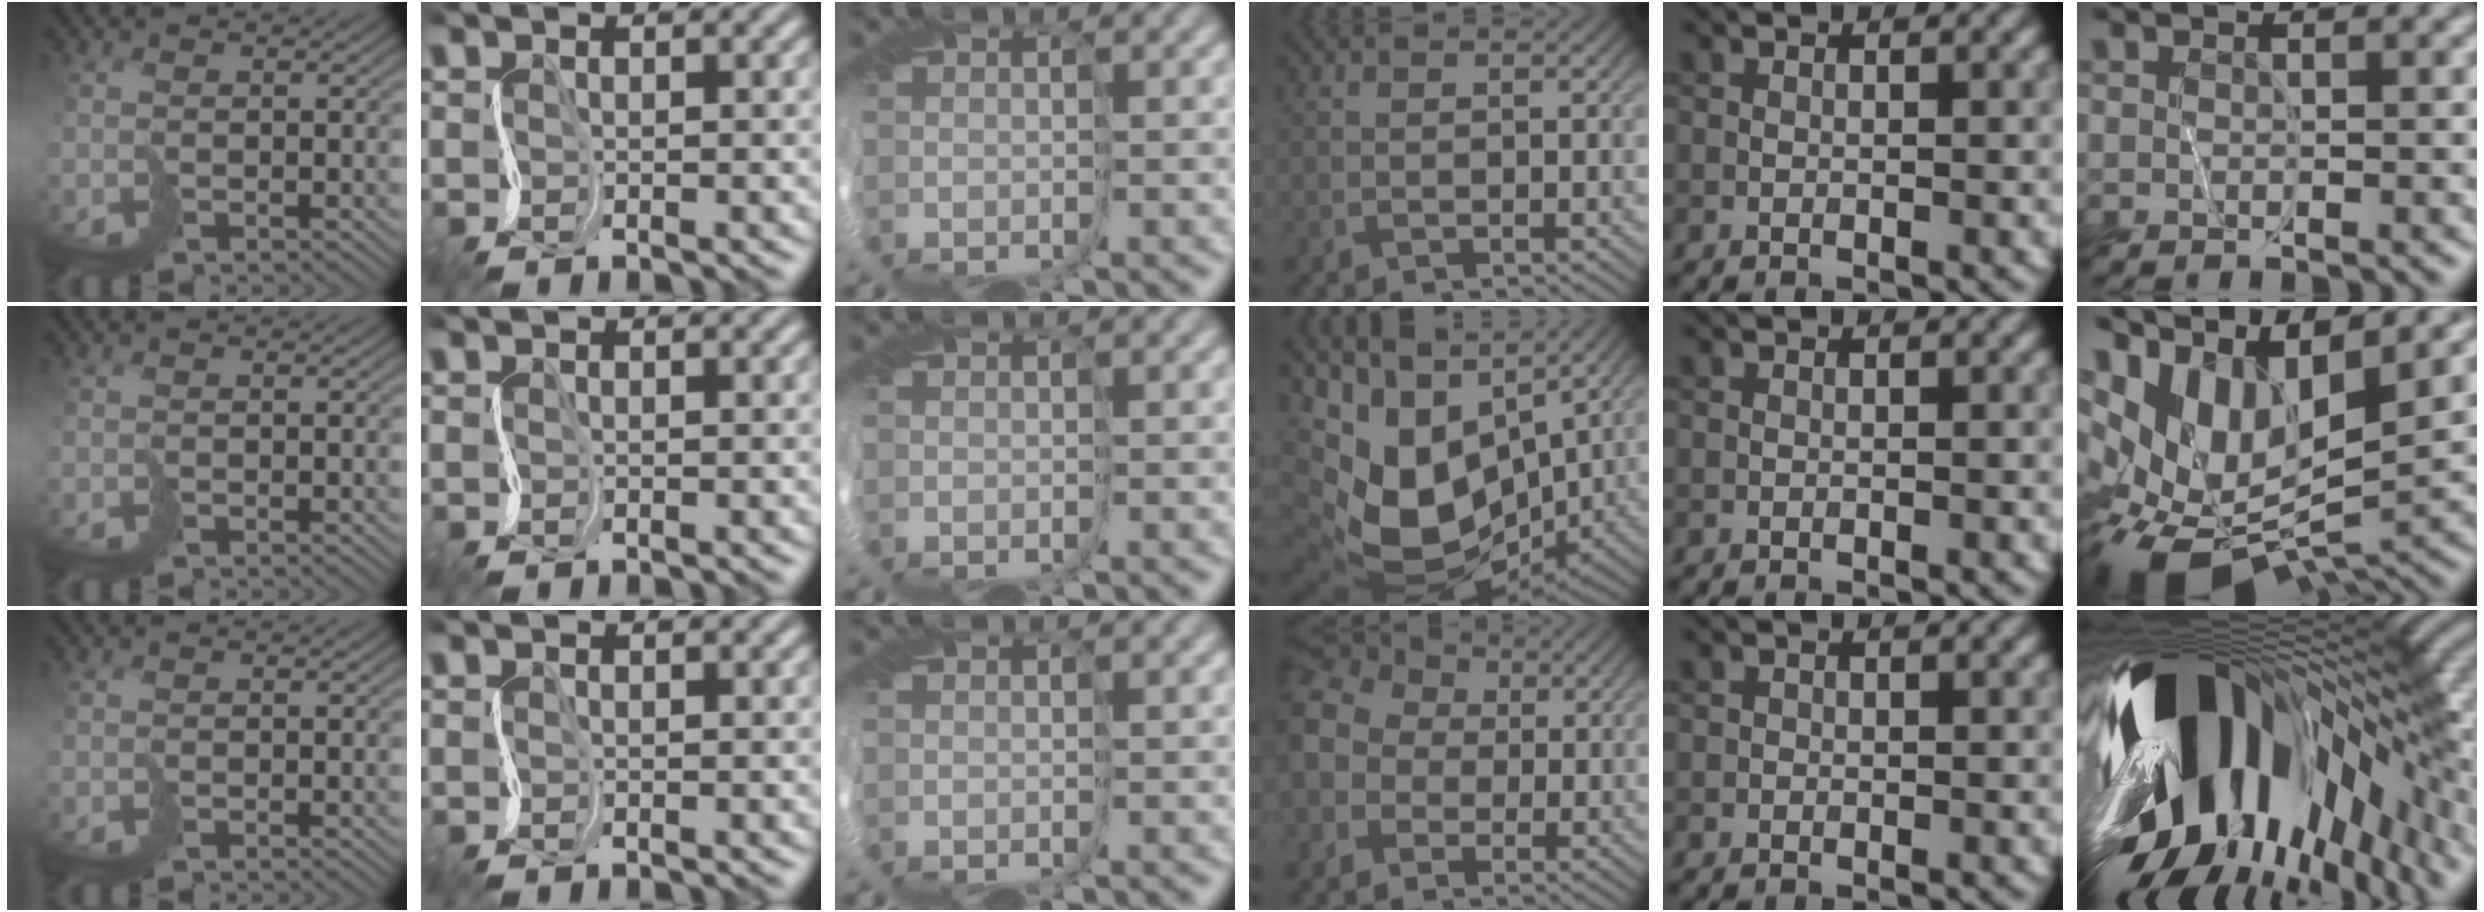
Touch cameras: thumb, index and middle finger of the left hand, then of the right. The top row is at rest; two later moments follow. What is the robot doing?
{"motion": "cut", "object": "bubble wrap"}